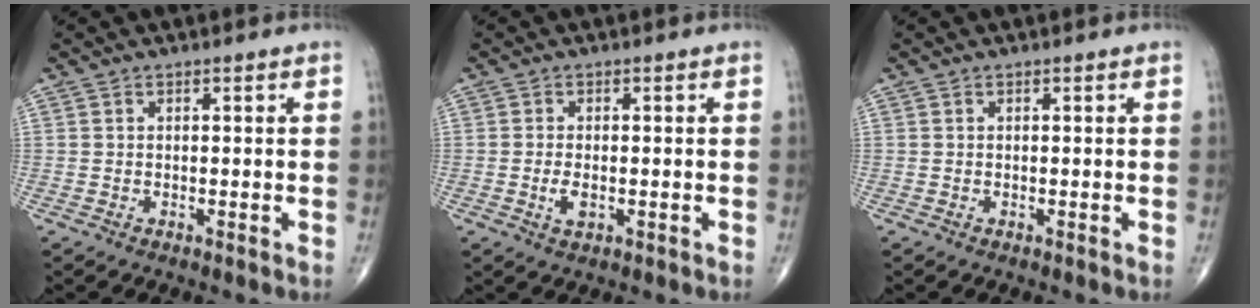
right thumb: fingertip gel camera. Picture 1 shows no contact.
{"total": 2.8, "force": [-0.6, 1.4, 2.3], "torque": [-0.047, -0.003, -0.010]}
{"total": 0.0}